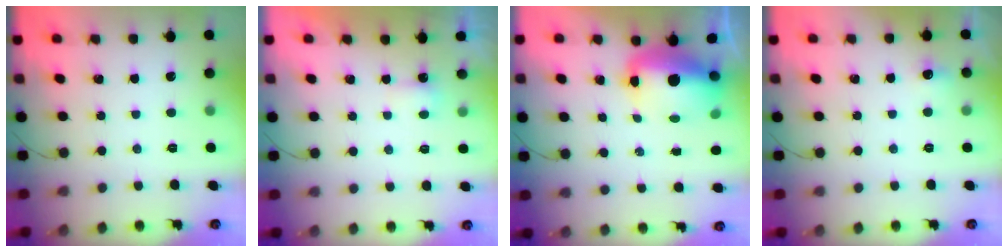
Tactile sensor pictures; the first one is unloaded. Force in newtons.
{"total": 2.8, "press": 2.7, "slide": 0.7}
{"total": 12.2, "press": 11.8, "slide": 2.9}
{"total": 7.4, "press": 3.4, "slide": 6.5}